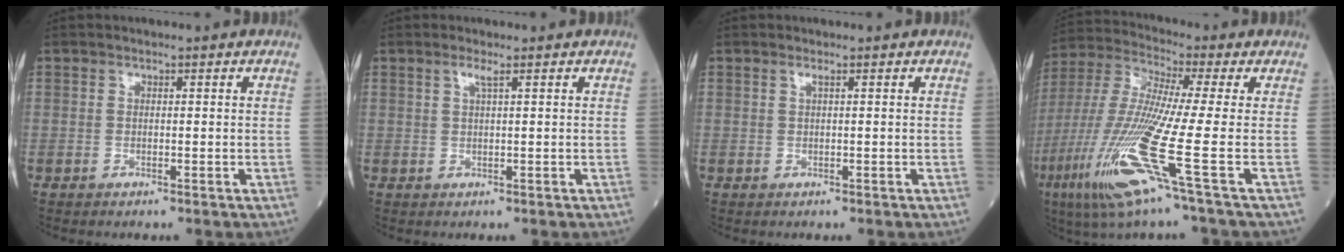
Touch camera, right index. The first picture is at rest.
{"total": 1.3, "force": [0.6, -0.2, 1.1], "torque": [-0.029, 0.002, 0.014]}
{"total": 0.5, "force": [0.2, -0.1, 0.5], "torque": [-0.015, 0.003, 0.007]}
{"total": 16.5, "force": [-6.4, -0.7, 15.2], "torque": [-0.341, -0.035, -0.135]}